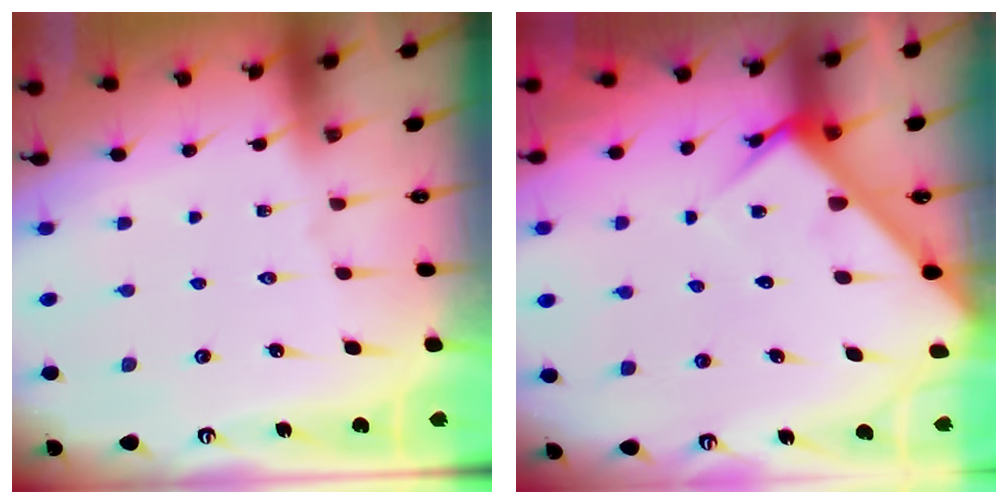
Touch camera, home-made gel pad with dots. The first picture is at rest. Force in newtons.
{"total": 5.3, "press": 5.3, "slide": 0.4}